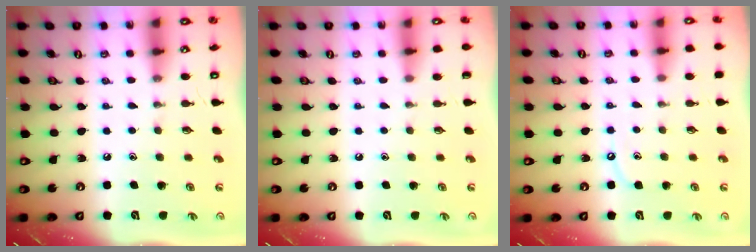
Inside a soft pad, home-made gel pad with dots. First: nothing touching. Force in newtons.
{"total": 0.0}
{"total": 4.0, "press": 4.0, "slide": 0.2}